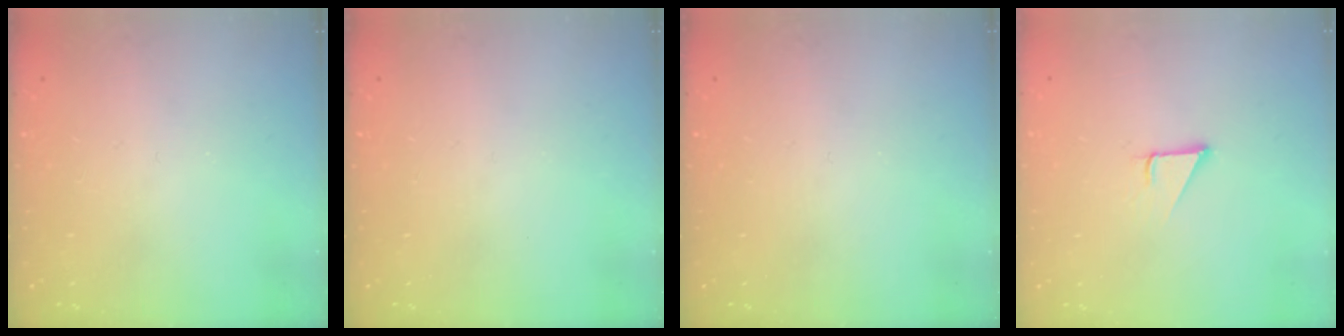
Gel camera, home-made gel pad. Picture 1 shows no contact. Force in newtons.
{"total": 0.0}
{"total": 0.0}
{"total": 1.6, "press": 1.6, "slide": 0.2}